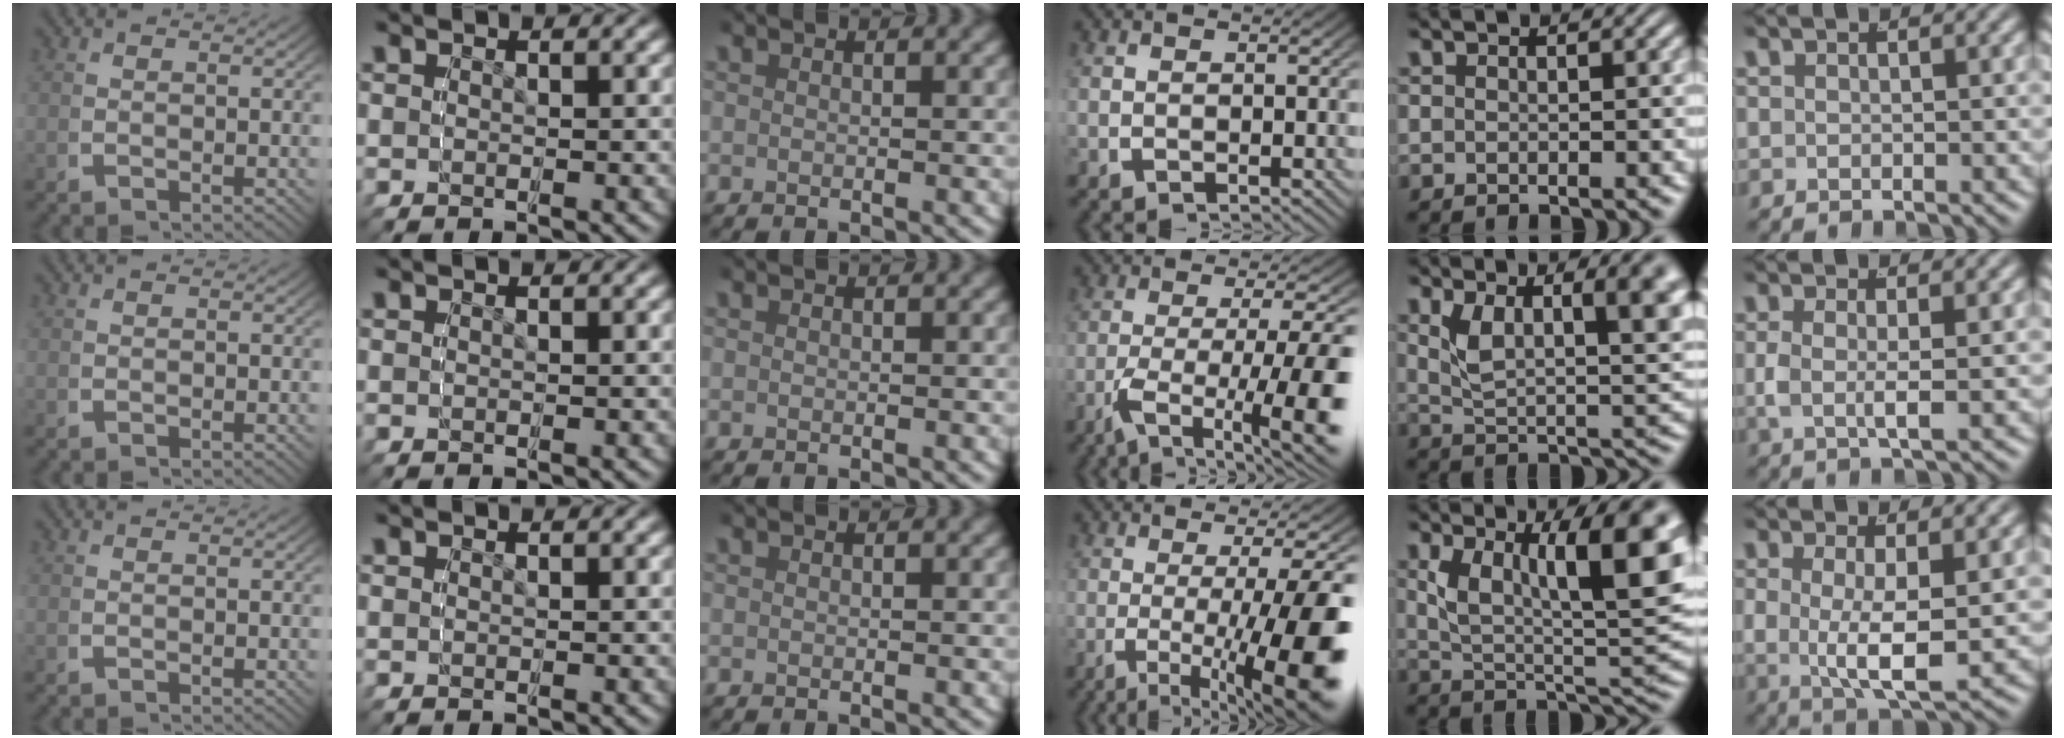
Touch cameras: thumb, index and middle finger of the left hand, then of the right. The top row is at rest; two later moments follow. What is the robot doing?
{"motion": "grasp_and_lifting", "object": "button"}